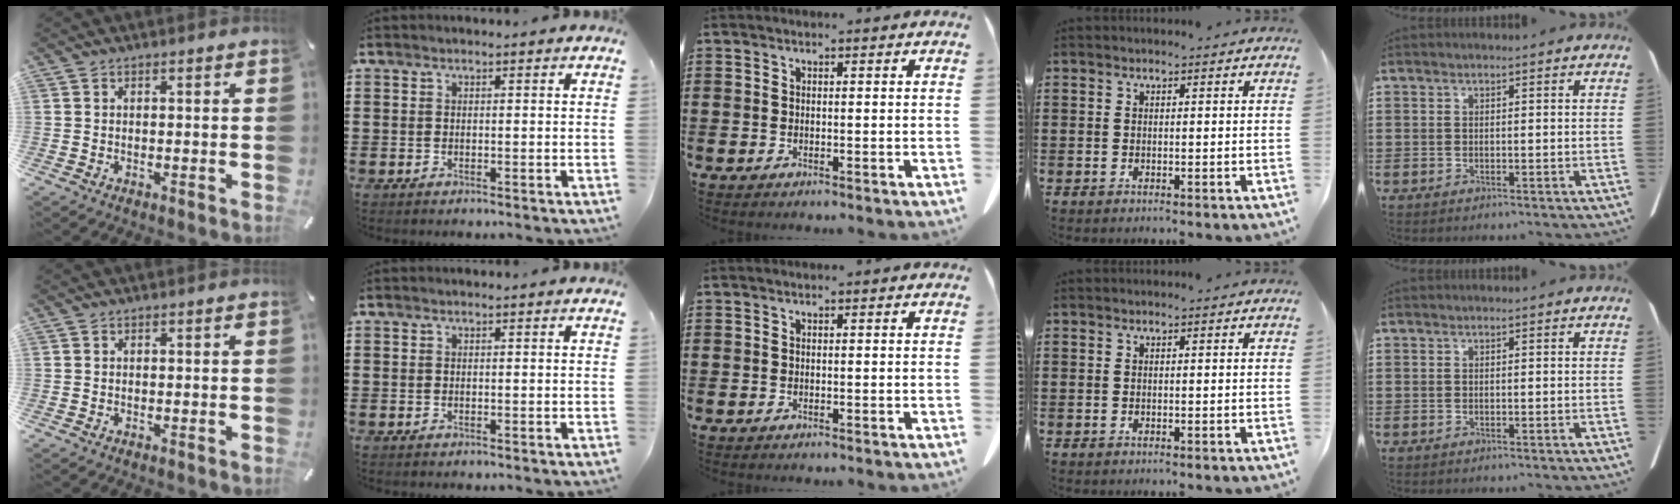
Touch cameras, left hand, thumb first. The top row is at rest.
{}